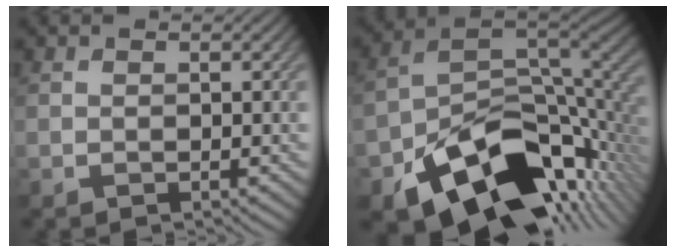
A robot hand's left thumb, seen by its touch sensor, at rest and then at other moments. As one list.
[{"total": 16.2, "force": [-8.9, 9.2, 10.0], "torque": [-0.160, -0.036, -0.133]}]